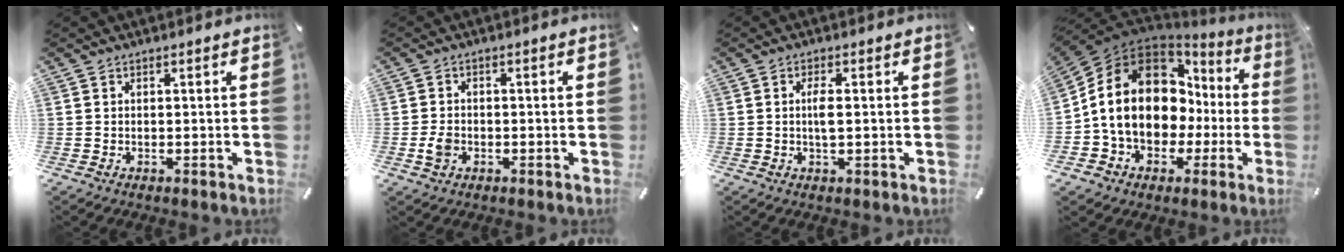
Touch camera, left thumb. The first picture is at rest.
{"total": 3.3, "force": [-0.9, 2.6, 1.9], "torque": [-0.038, 0.003, -0.017]}
{"total": 3.4, "force": [0.2, 0.8, 3.3], "torque": [-0.071, -0.003, -0.002]}
{"total": 18.1, "force": [1.3, 14.0, 11.4], "torque": [-0.211, -0.013, 0.027]}